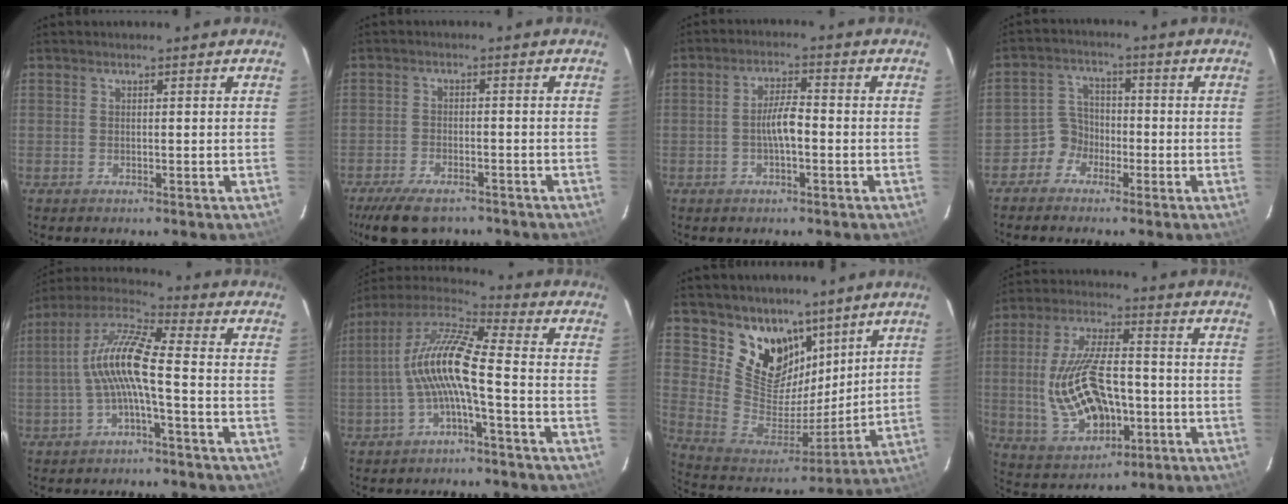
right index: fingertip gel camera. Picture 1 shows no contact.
{"total": 9.3, "force": [-7.3, 3.6, 4.4], "torque": [-0.108, -0.011, -0.120]}
{"total": 4.5, "force": [-1.1, 1.1, 4.2], "torque": [-0.080, 0.007, -0.019]}
{"total": 4.6, "force": [-2.8, 3.7, -0.1], "torque": [0.001, 0.024, -0.055]}
{"total": 10.2, "force": [-1.8, 1.4, 9.9], "torque": [-0.210, 0.017, -0.036]}
{"total": 11.4, "force": [-2.3, 1.6, 11.1], "torque": [-0.226, 0.016, -0.047]}
{"total": 15.7, "force": [10.2, 10.2, 6.1], "torque": [-0.129, -0.009, 0.203]}
{"total": 16.8, "force": [-2.6, 8.4, 14.3], "torque": [-0.298, -0.002, -0.025]}